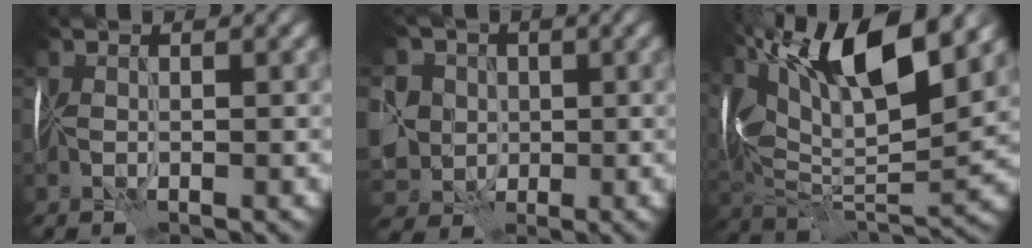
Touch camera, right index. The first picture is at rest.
{"total": 9.0, "force": [0.4, 8.2, 3.7], "torque": [-0.080, 0.020, -0.025]}
{"total": 14.4, "force": [7.5, 4.9, 11.2], "torque": [-0.197, 0.018, 0.135]}